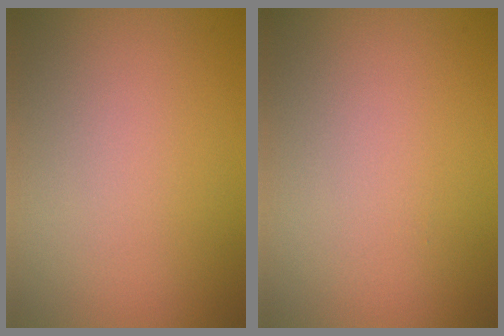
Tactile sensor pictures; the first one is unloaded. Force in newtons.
{"total": 0.0}